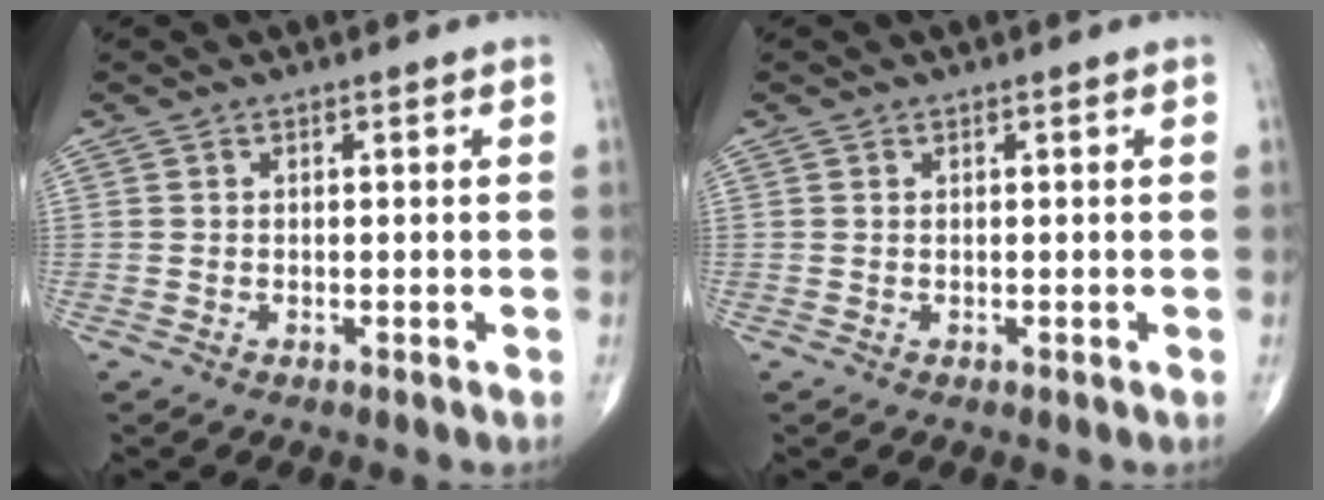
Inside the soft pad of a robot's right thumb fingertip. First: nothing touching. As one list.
[{"total": 0.0}]